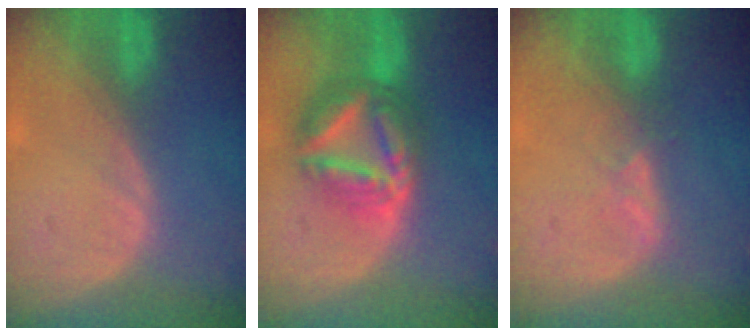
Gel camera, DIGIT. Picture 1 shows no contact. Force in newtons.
{"total": 9.1, "press": 9.1, "slide": 0.8}
{"total": 2.0, "press": 2.0, "slide": 0.3}